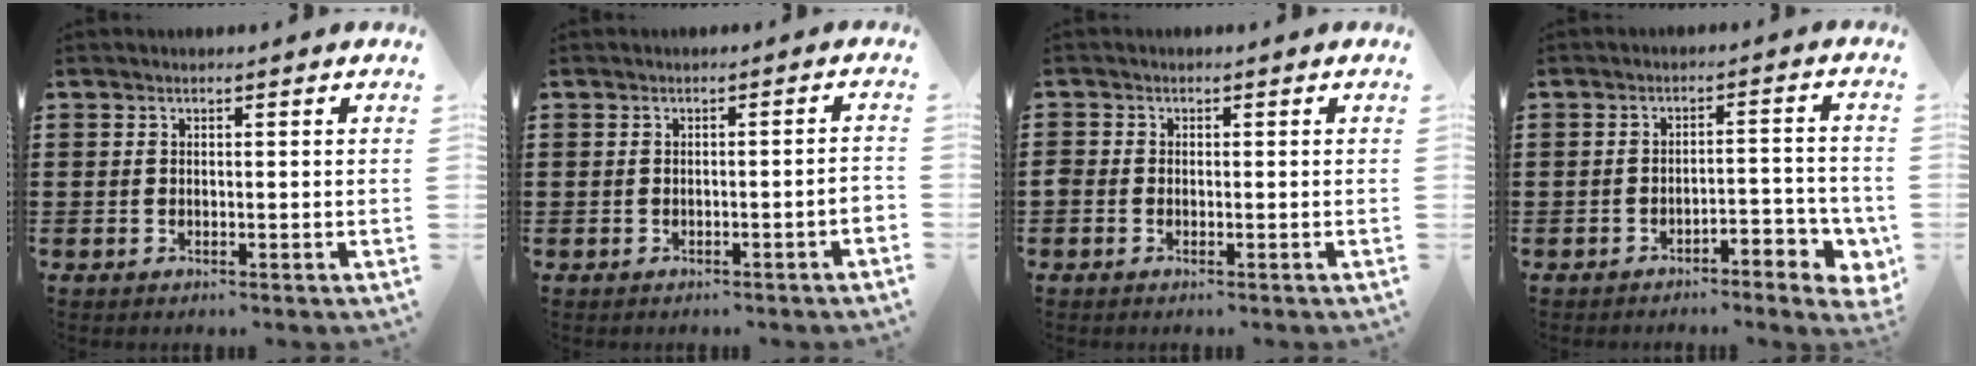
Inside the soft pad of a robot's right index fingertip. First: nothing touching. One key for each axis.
{"total": 1.3, "fx": -0.9, "fy": -0.1, "fz": 0.9, "tx": -0.015, "ty": -0.002, "tz": -0.017}
{"total": 0.7, "fx": -0.6, "fy": 0.4, "fz": 0.1, "tx": -0.003, "ty": 0.000, "tz": -0.012}
{"total": 3.5, "fx": -2.8, "fy": 0.7, "fz": 1.9, "tx": -0.034, "ty": 0.008, "tz": -0.058}